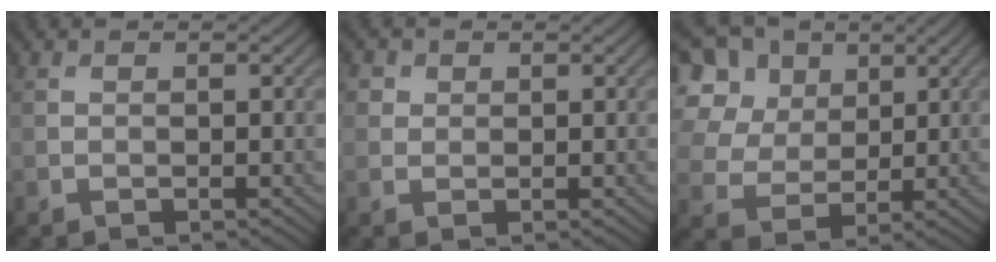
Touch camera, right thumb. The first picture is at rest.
{"total": 2.3, "force": [1.0, 1.9, 0.7], "torque": [-0.019, -0.005, 0.017]}
{"total": 12.9, "force": [5.7, 9.3, 6.7], "torque": [-0.197, 0.035, 0.121]}